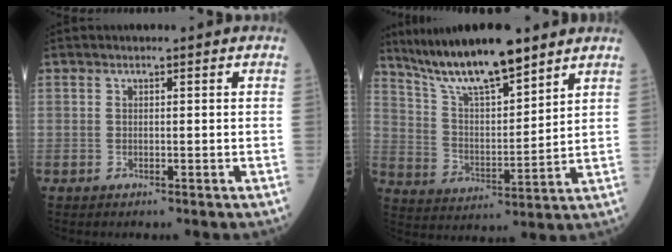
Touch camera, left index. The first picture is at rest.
{"total": 13.9, "force": [11.4, 2.0, 7.7], "torque": [-0.146, 0.005, 0.211]}